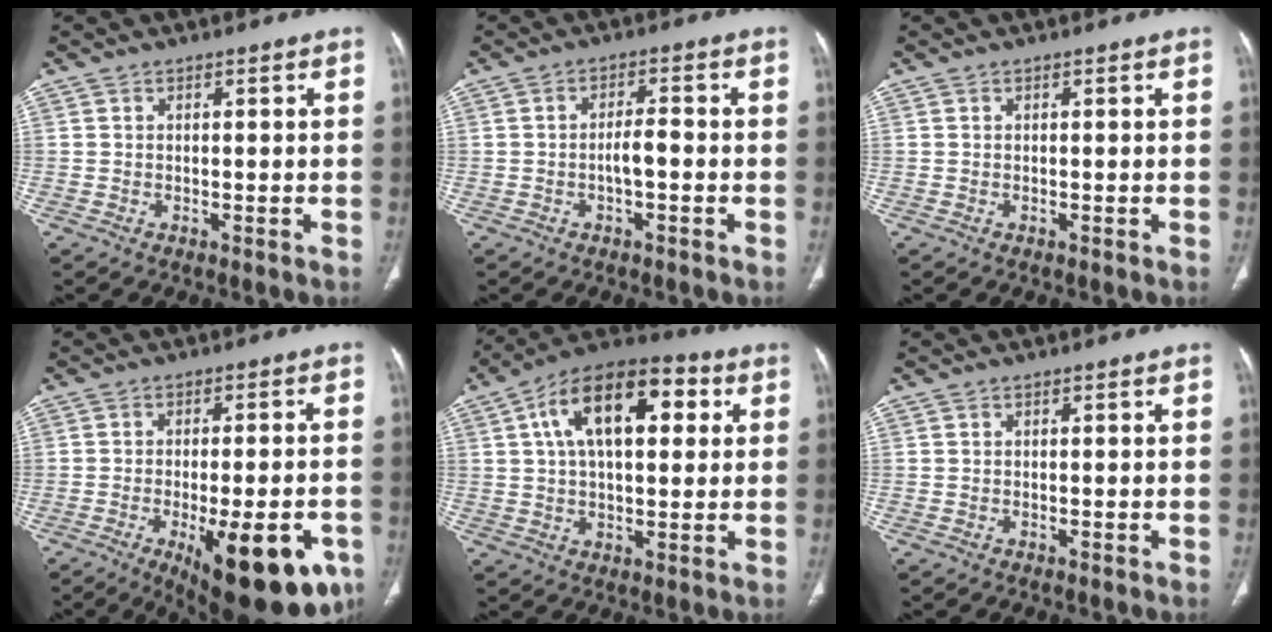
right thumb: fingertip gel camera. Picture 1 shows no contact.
{"total": 3.3, "force": [-0.9, 1.2, 3.0], "torque": [-0.054, 0.014, -0.016]}
{"total": 0.0}
{"total": 19.3, "force": [-8.3, 7.0, 15.9], "torque": [-0.161, 0.008, -0.101]}
{"total": 18.4, "force": [5.2, 9.5, 14.8], "torque": [-0.216, 0.022, 0.074]}
{"total": 0.0}